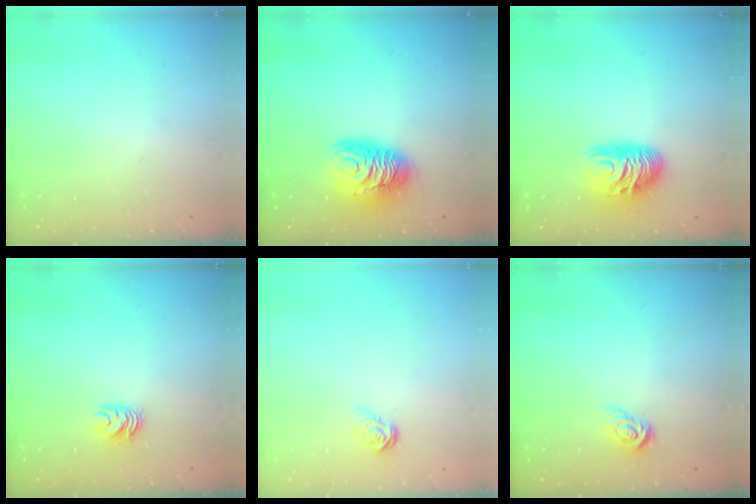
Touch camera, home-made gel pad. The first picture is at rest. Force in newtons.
{"total": 12.7, "press": 12.6, "slide": 1.2}
{"total": 10.5, "press": 10.5, "slide": 0.8}
{"total": 6.2, "press": 6.2, "slide": 0.4}
{"total": 5.1, "press": 5.1, "slide": 0.3}
{"total": 4.9, "press": 4.9, "slide": 0.3}